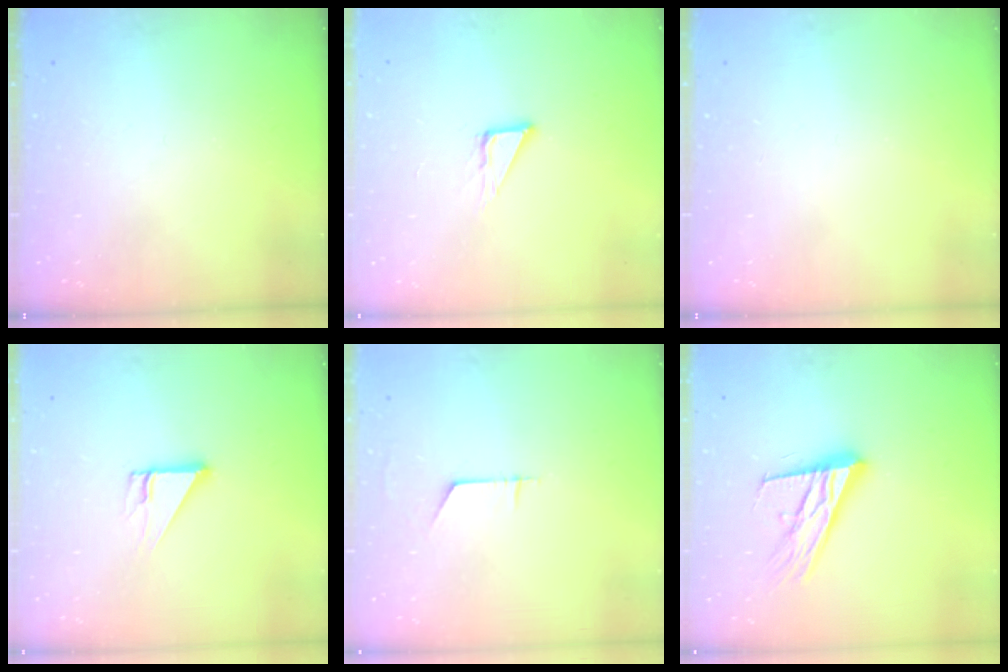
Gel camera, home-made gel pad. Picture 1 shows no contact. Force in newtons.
{"total": 5.0, "press": 5.0, "slide": 0.2}
{"total": 0.0}
{"total": 4.3, "press": 4.3, "slide": 0.4}
{"total": 5.7, "press": 5.7, "slide": 0.5}
{"total": 18.0, "press": 17.5, "slide": 3.9}